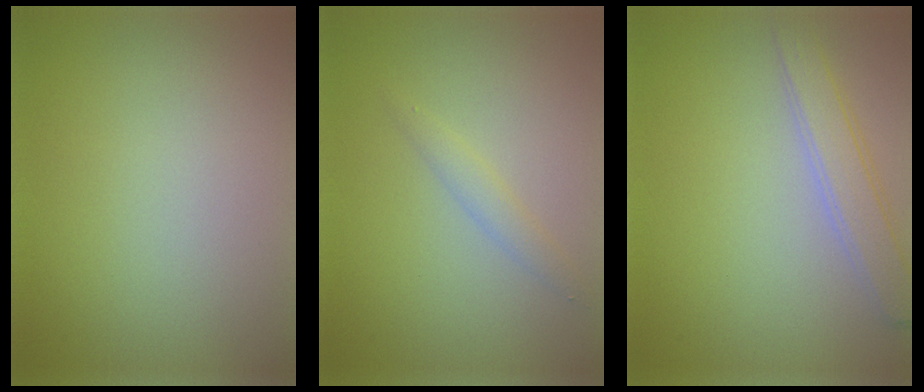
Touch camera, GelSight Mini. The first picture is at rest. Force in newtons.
{"total": 1.4, "press": 1.4, "slide": 0.0}
{"total": 2.9, "press": 2.9, "slide": 0.1}